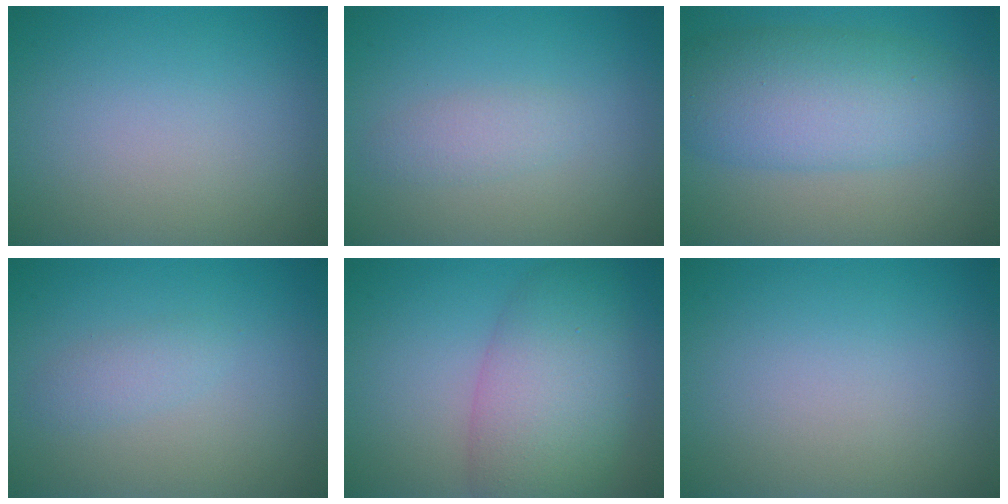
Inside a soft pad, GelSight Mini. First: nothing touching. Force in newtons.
{"total": 1.4, "press": 1.4, "slide": 0.1}
{"total": 7.2, "press": 7.2, "slide": 0.2}
{"total": 1.4, "press": 1.4, "slide": 0.0}
{"total": 7.5, "press": 7.5, "slide": 0.4}
{"total": 0.0}